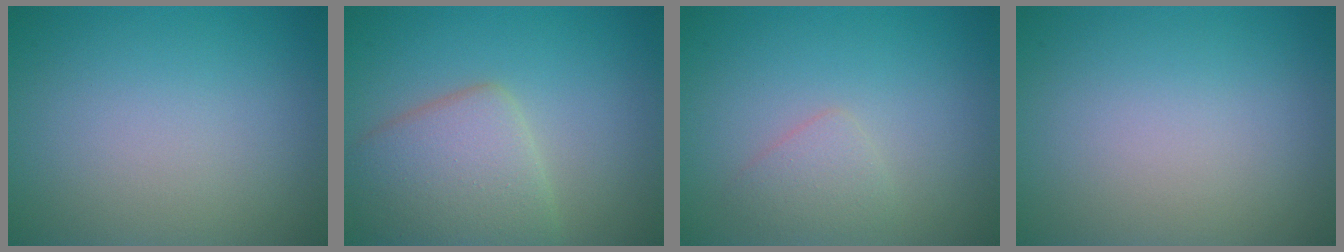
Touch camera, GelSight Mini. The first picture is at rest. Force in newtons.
{"total": 5.2, "press": 5.1, "slide": 0.3}
{"total": 1.6, "press": 1.6, "slide": 0.1}
{"total": 0.0}